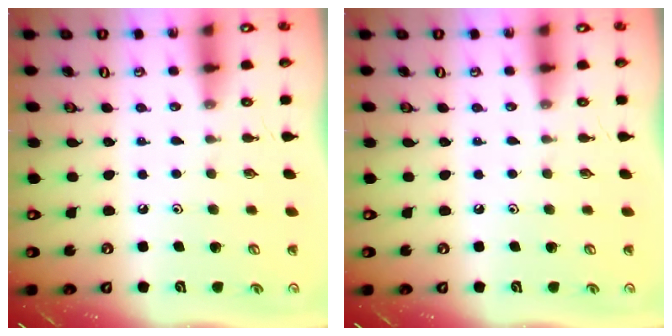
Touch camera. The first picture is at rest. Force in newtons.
{"total": 0.0}